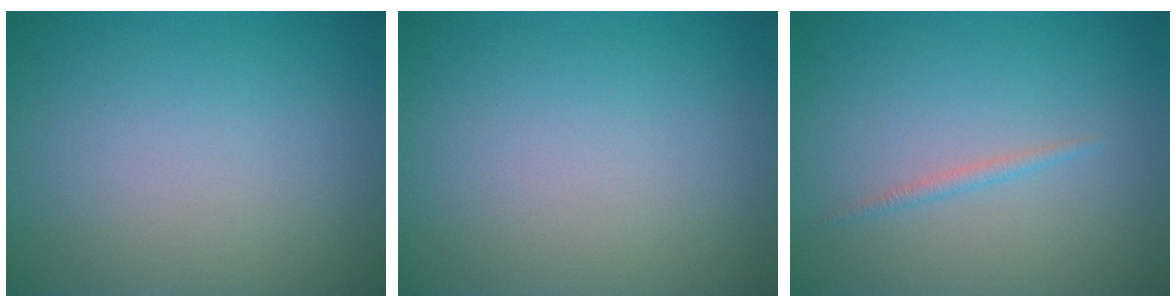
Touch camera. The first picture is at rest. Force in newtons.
{"total": 0.0}
{"total": 0.8, "press": 0.8, "slide": 0.0}